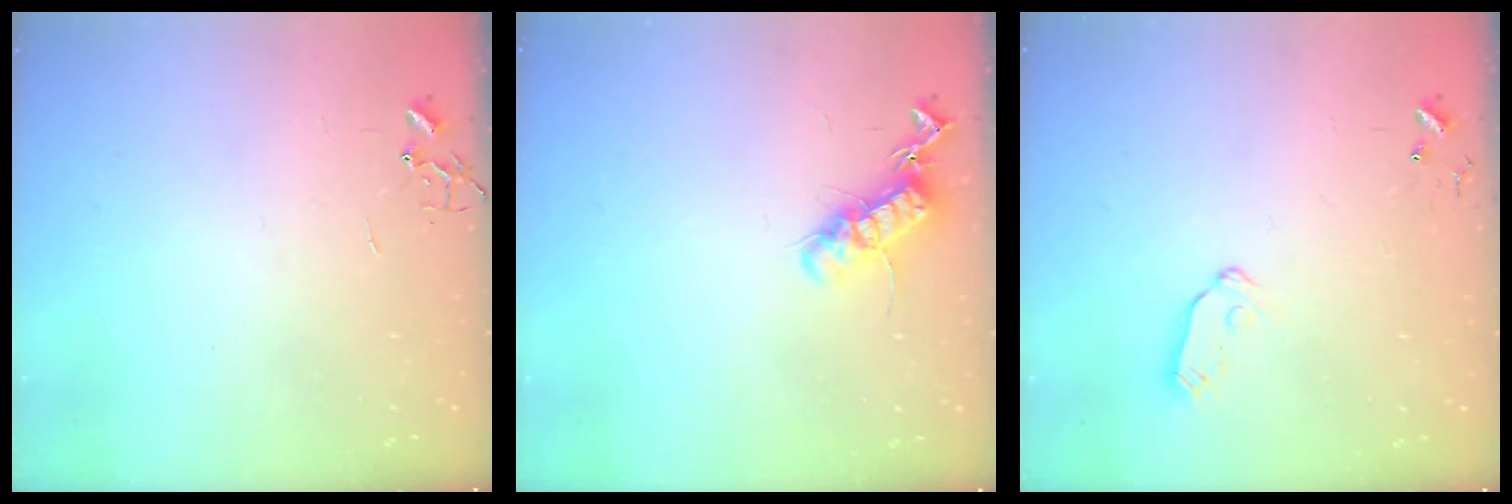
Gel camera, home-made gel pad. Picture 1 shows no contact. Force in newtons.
{"total": 12.9, "press": 12.9, "slide": 0.3}
{"total": 6.8, "press": 6.8, "slide": 0.4}